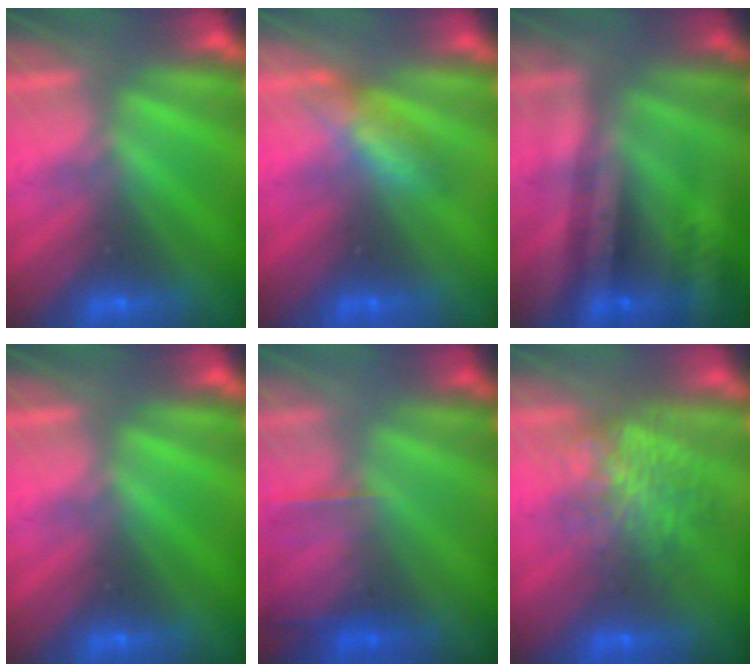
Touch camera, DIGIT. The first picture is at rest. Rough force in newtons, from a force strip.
{"total": 2.8}
{"total": 2.6}
{"total": 0.0}
{"total": 2.2}
{"total": 6.9}